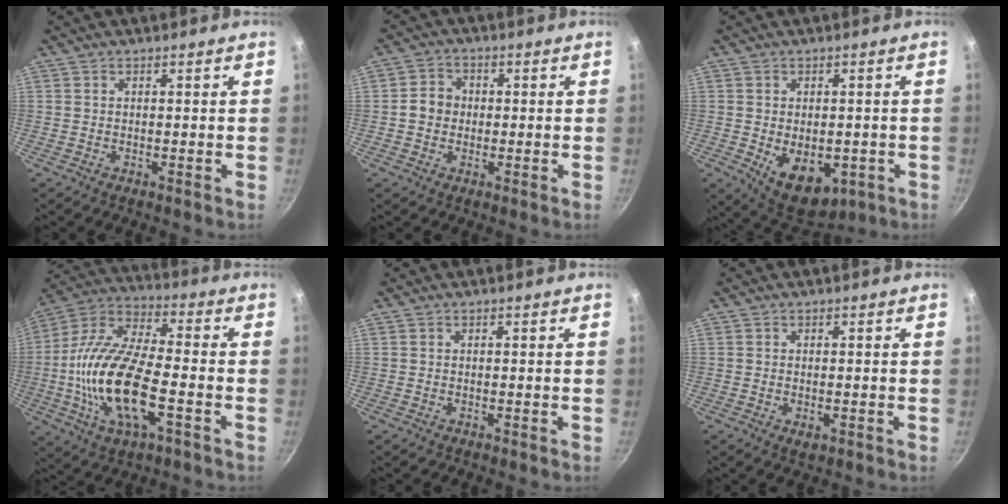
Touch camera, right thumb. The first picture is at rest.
{"total": 4.7, "force": [-0.3, 4.2, 2.1], "torque": [-0.013, 0.012, -0.014]}
{"total": 10.9, "force": [-2.6, 7.0, 7.9], "torque": [-0.083, -0.007, -0.018]}
{"total": 20.3, "force": [-4.4, 8.3, 18.0], "torque": [-0.354, 0.025, -0.098]}
{"total": 0.0}
{"total": 1.7, "force": [-0.4, 1.0, 1.4], "torque": [-0.022, -0.003, -0.005]}